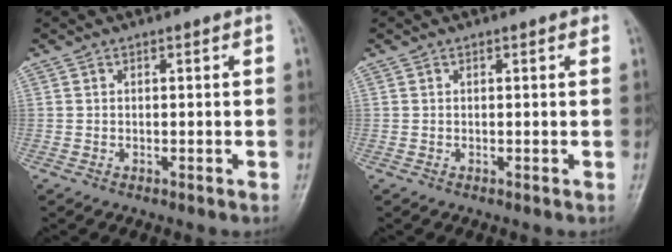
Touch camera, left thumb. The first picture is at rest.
{"total": 0.7, "force": [0.4, 0.2, 0.5], "torque": [-0.008, 0.000, 0.001]}